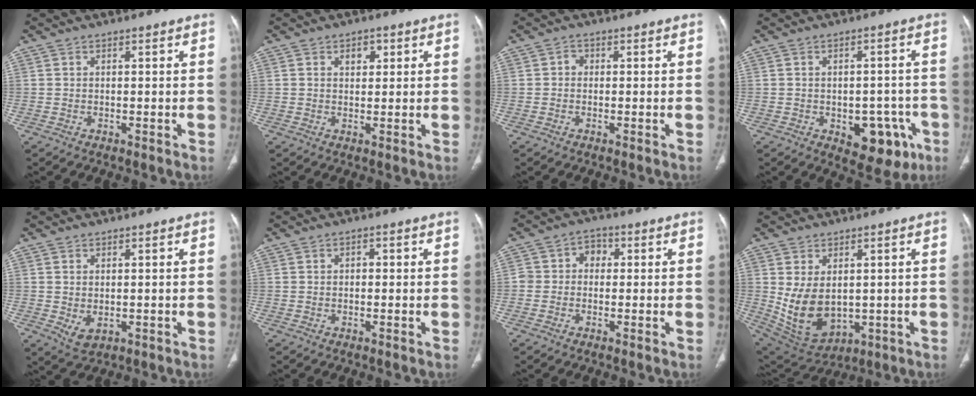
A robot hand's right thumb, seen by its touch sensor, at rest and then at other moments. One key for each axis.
{"total": 2.7, "fx": 1.2, "fy": 1.8, "fz": 1.6, "tx": -0.011, "ty": -0.003, "tz": 0.017}
{"total": 1.3, "fx": 0.0, "fy": 1.1, "fz": 0.6, "tx": -0.002, "ty": 0.005, "tz": -0.004}
{"total": 10.7, "fx": -4.3, "fy": 6.4, "fz": 7.4, "tx": -0.054, "ty": 0.023, "tz": -0.044}
{"total": 3.3, "fx": -0.3, "fy": 2.1, "fz": 2.5, "tx": -0.045, "ty": -0.007, "tz": 0.007}
{"total": 1.3, "fx": 0.2, "fy": 0.9, "fz": 0.9, "tx": -0.010, "ty": 0.005, "tz": 0.001}
{"total": 4.6, "fx": 0.1, "fy": 4.0, "fz": 2.3, "tx": -0.013, "ty": 0.020, "tz": -0.006}
{"total": 11.3, "fx": 0.4, "fy": 7.6, "fz": 8.3, "tx": -0.142, "ty": -0.010, "tz": 0.040}